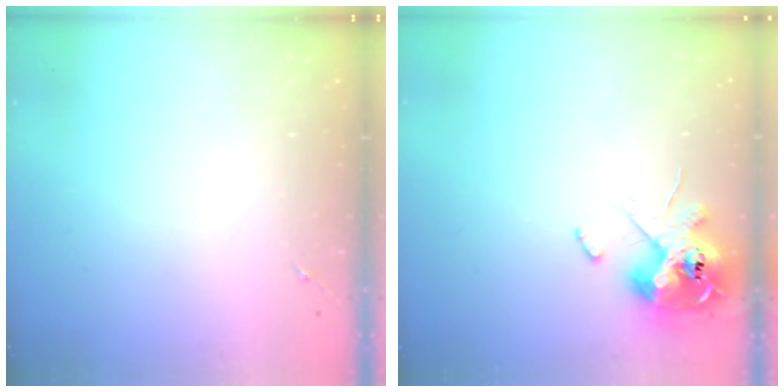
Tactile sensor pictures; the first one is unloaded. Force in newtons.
{"total": 12.0, "press": 11.8, "slide": 1.9}